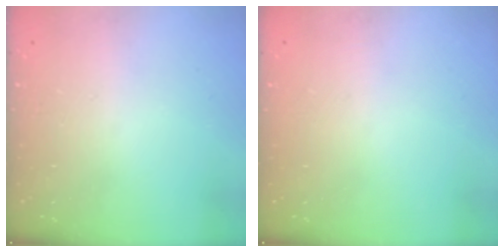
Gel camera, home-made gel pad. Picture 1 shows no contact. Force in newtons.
{"total": 0.0}